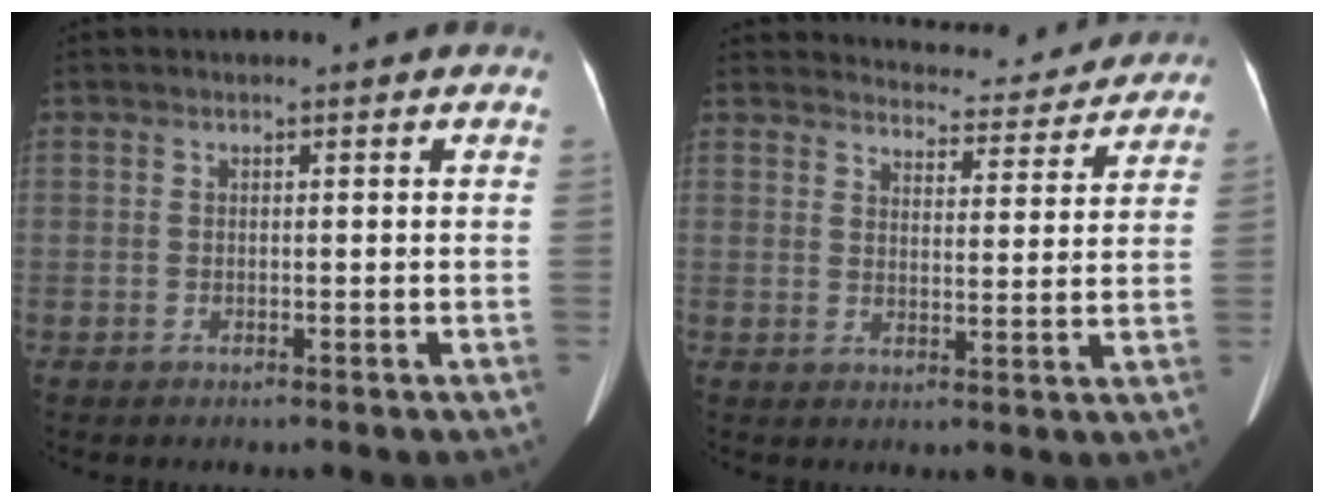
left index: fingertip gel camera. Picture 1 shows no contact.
{"total": 10.1, "force": [9.8, 2.1, 0.6], "torque": [0.012, -0.002, 0.108]}